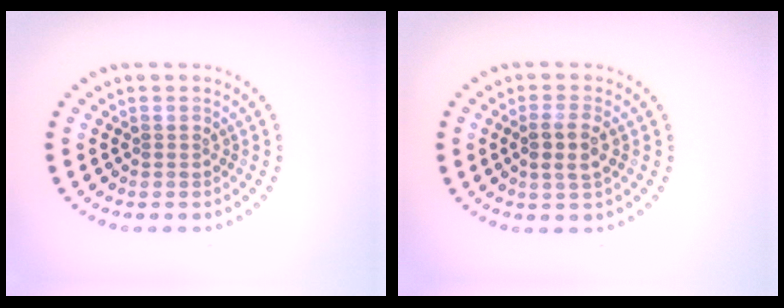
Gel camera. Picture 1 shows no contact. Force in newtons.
{"total": 2.4, "press": 2.1, "slide": 1.0}